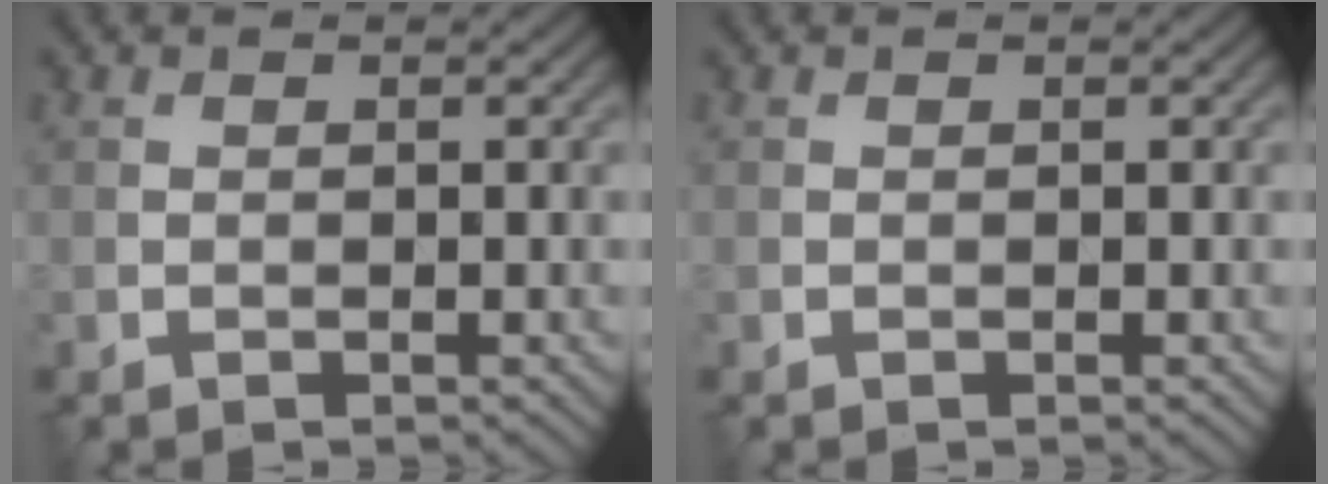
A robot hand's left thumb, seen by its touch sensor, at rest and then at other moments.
{"total": 0.0}